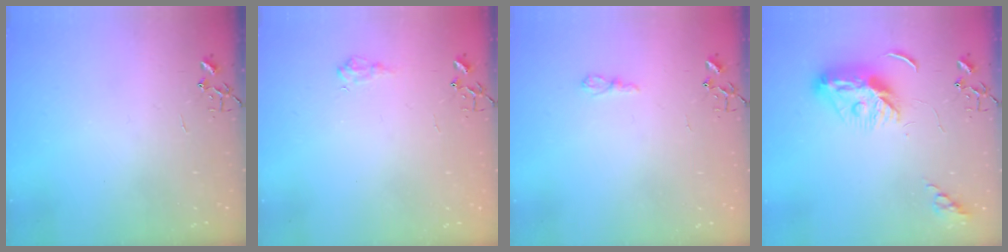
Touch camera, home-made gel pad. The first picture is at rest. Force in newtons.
{"total": 6.8, "press": 6.8, "slide": 0.8}
{"total": 5.7, "press": 5.7, "slide": 0.3}
{"total": 9.5, "press": 9.5, "slide": 0.5}